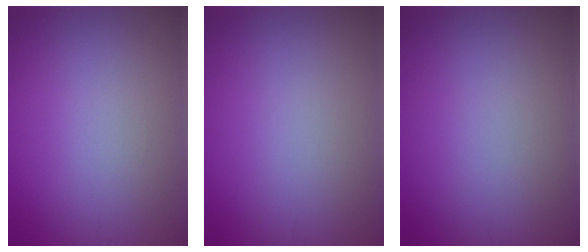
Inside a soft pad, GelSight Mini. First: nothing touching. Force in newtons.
{"total": 0.0}
{"total": 0.0}